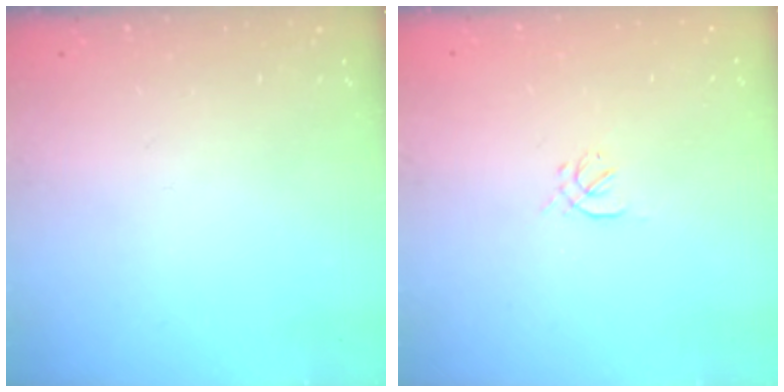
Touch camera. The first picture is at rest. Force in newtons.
{"total": 0.7, "press": 0.5, "slide": 0.5}